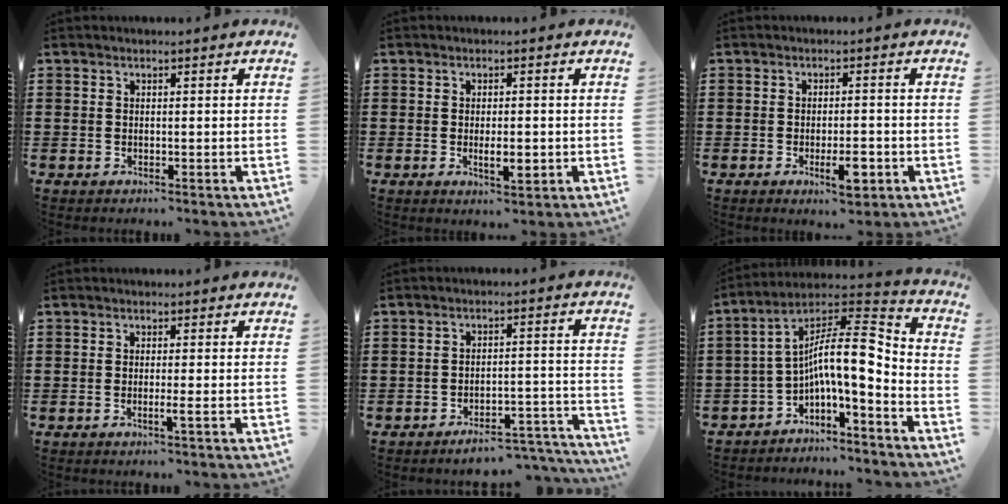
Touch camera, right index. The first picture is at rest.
{"total": 3.6, "force": [-0.7, 1.3, 3.3], "torque": [-0.049, 0.000, -0.015]}
{"total": 4.0, "force": [-1.8, 1.2, 3.4], "torque": [-0.055, 0.000, -0.029]}
{"total": 1.7, "force": [-0.5, -0.2, 1.5], "torque": [-0.026, -0.006, -0.010]}
{"total": 4.6, "force": [-4.3, 0.7, 1.5], "torque": [-0.024, 0.005, -0.085]}
{"total": 11.2, "force": [-1.1, 2.9, 10.8], "torque": [-0.205, -0.016, -0.028]}